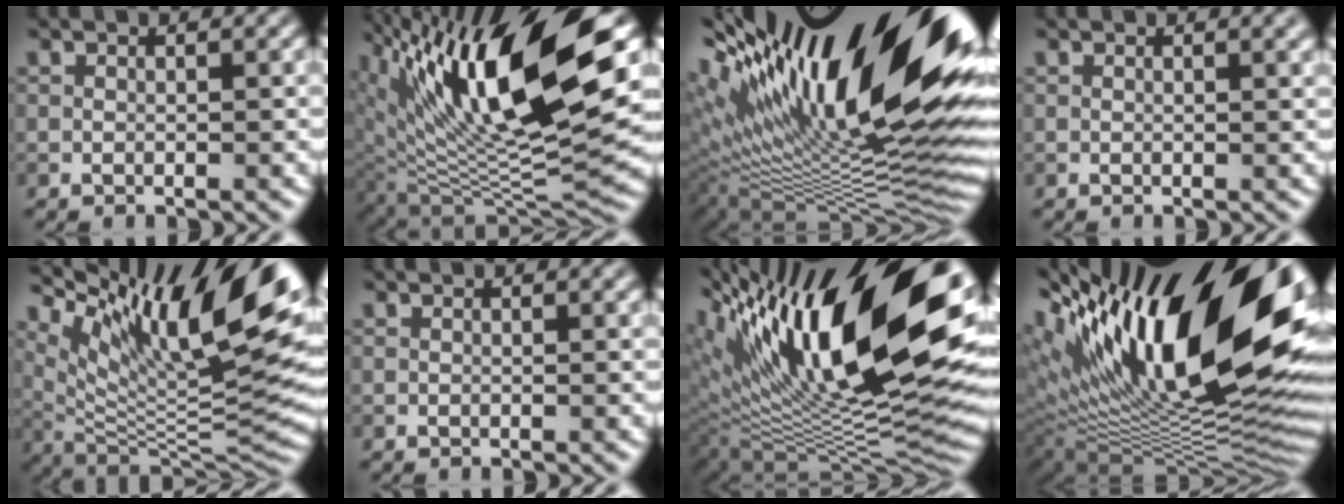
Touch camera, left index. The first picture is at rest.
{"total": 15.7, "force": [6.8, 5.4, 13.1], "torque": [-0.242, 0.012, 0.125]}
{"total": 21.6, "force": [8.7, 6.8, 18.6], "torque": [-0.269, 0.044, 0.156]}
{"total": 1.6, "force": [0.9, 0.6, 1.2], "torque": [-0.005, 0.005, 0.006]}
{"total": 14.2, "force": [6.9, 3.9, 11.8], "torque": [-0.217, 0.020, 0.141]}
{"total": 0.6, "force": [0.3, 0.3, 0.5], "torque": [0.000, 0.001, 0.001]}
{"total": 19.3, "force": [7.4, 7.3, 16.3], "torque": [-0.272, 0.031, 0.136]}
{"total": 21.3, "force": [6.9, 8.7, 18.1], "torque": [-0.293, 0.034, 0.123]}